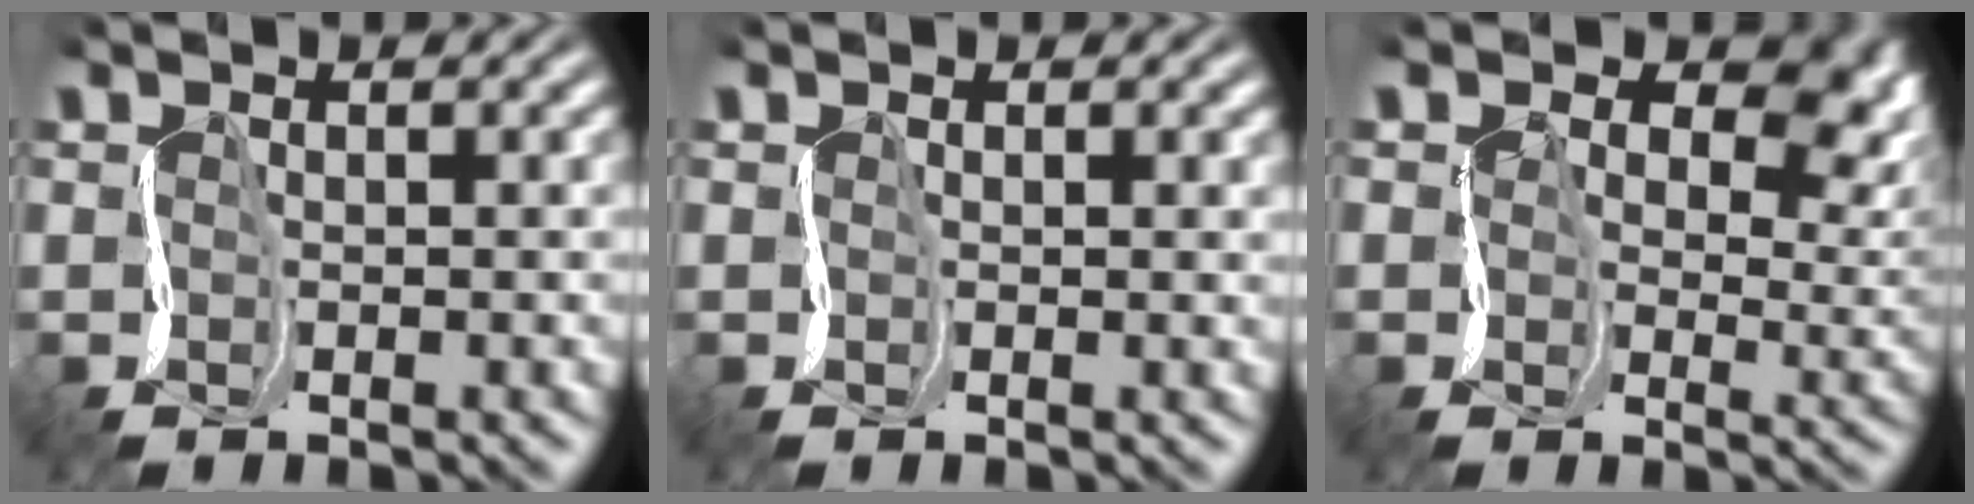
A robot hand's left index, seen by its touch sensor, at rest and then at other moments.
{"total": 0.7, "force": [0.2, 0.3, 0.6], "torque": [-0.008, -0.003, 0.003]}
{"total": 10.5, "force": [3.7, 7.1, 6.9], "torque": [-0.097, 0.011, 0.067]}